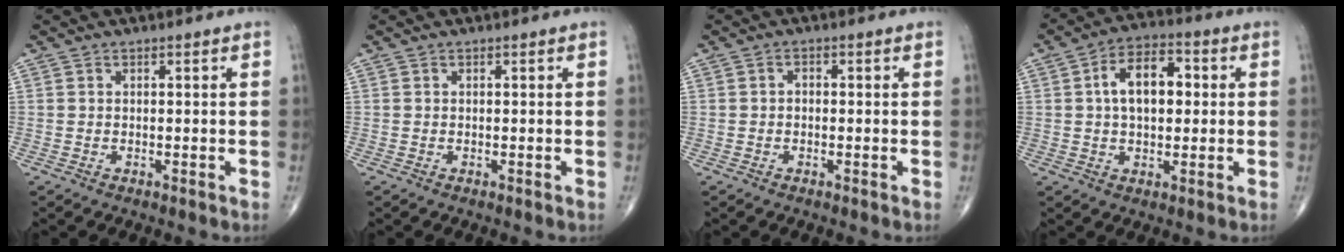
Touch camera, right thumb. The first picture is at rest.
{"total": 0.0}
{"total": 1.2, "force": [-0.1, 0.9, 0.8], "torque": [-0.008, 0.004, -0.005]}
{"total": 10.6, "force": [1.5, 6.2, 8.5], "torque": [-0.125, 0.018, 0.018]}